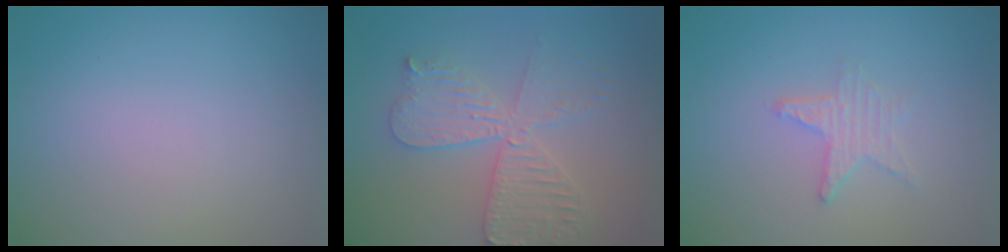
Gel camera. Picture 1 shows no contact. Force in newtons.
{"total": 5.7, "press": 5.7, "slide": 0.8}
{"total": 2.1, "press": 2.0, "slide": 0.4}